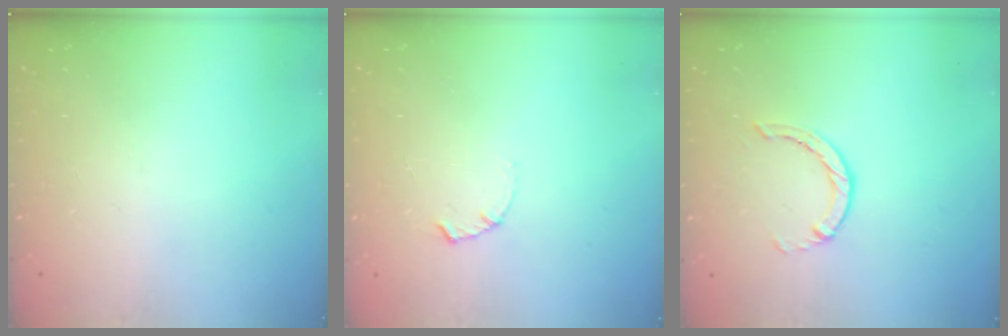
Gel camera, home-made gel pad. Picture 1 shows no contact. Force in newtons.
{"total": 1.7, "press": 1.6, "slide": 0.3}
{"total": 1.4, "press": 1.4, "slide": 0.3}